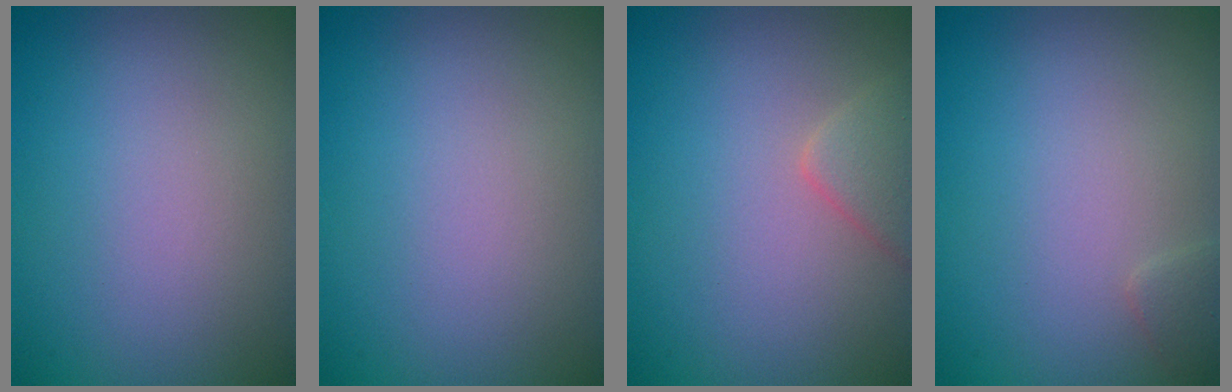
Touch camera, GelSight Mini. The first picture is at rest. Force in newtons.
{"total": 0.0}
{"total": 2.0, "press": 2.0, "slide": 0.1}
{"total": 0.8, "press": 0.8, "slide": 0.0}